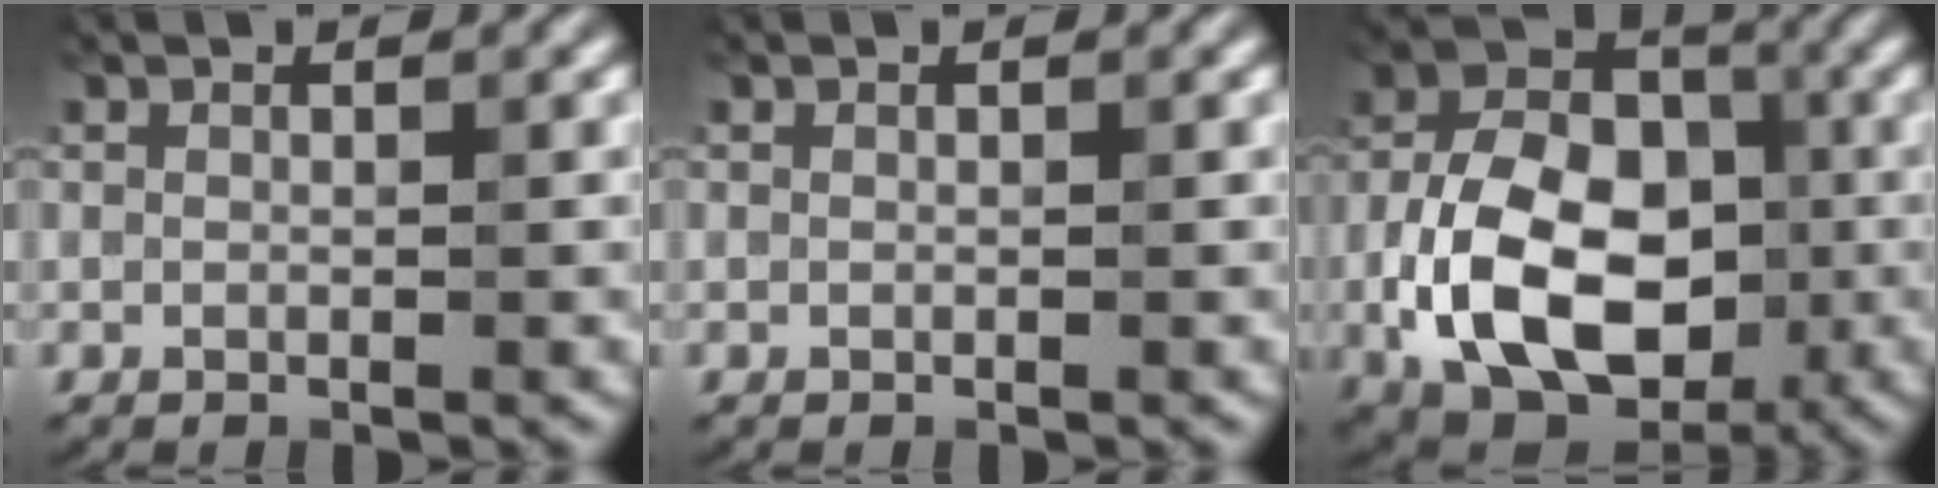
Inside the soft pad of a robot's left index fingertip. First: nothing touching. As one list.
[{"total": 0.0}, {"total": 12.7, "force": [-3.4, 8.4, 8.9], "torque": [-0.168, -0.007, -0.072]}]